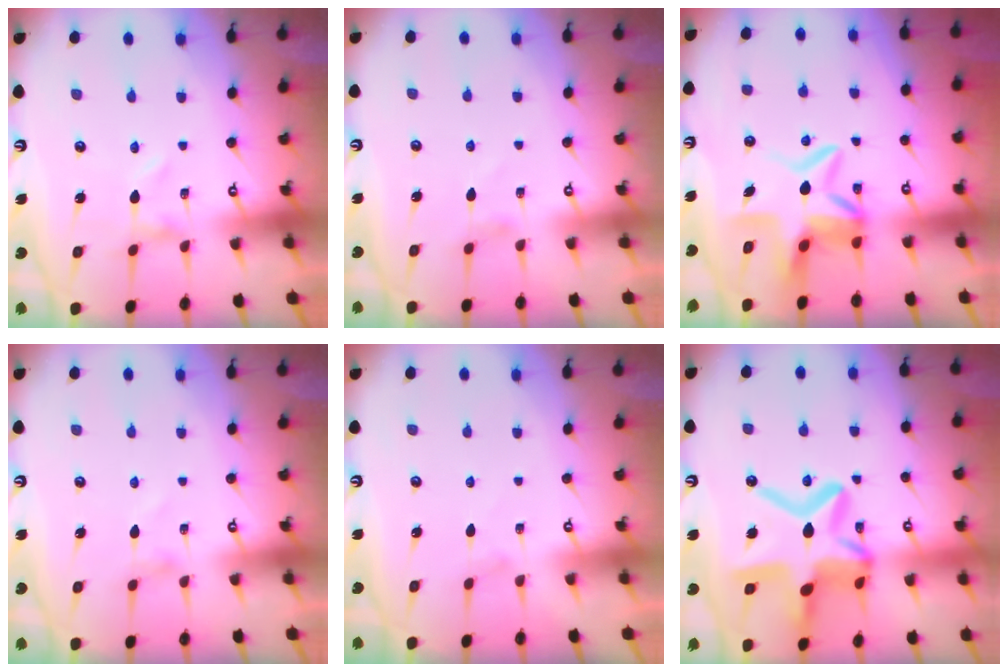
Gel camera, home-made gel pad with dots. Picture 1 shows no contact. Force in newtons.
{"total": 3.1, "press": 3.1, "slide": 0.5}
{"total": 8.1, "press": 7.8, "slide": 2.2}
{"total": 0.0}
{"total": 0.8, "press": 0.8, "slide": 0.1}
{"total": 20.5, "press": 20.4, "slide": 1.9}